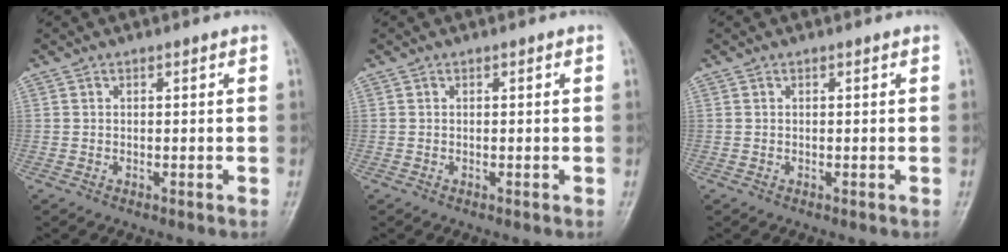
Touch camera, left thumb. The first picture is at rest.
{"total": 0.0}
{"total": 0.0}